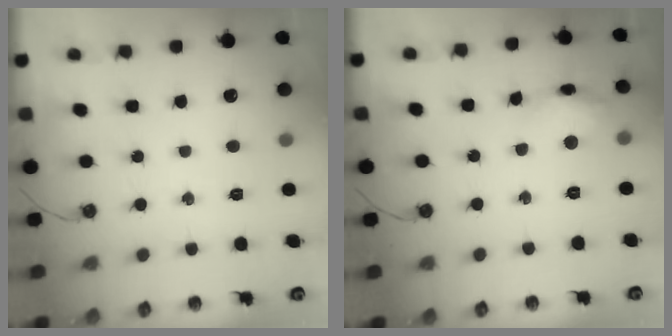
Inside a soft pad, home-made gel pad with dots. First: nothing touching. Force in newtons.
{"total": 11.1, "press": 11.1, "slide": 0.8}